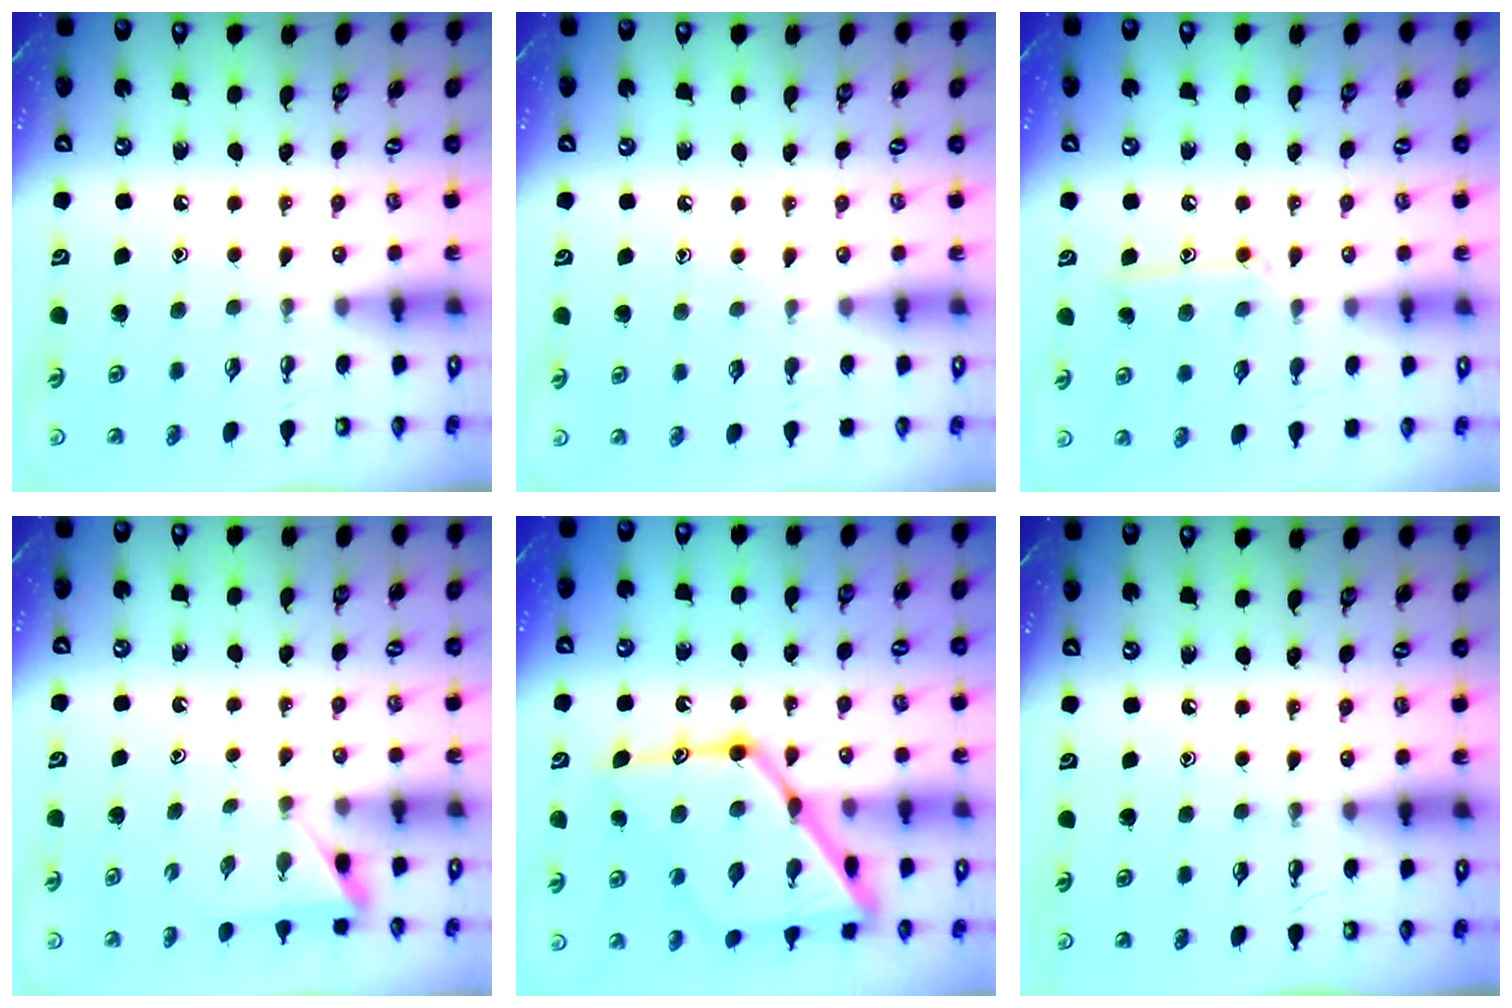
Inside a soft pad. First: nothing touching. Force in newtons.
{"total": 4.2, "press": 4.2, "slide": 0.5}
{"total": 9.6, "press": 9.6, "slide": 0.8}
{"total": 3.0, "press": 3.0, "slide": 0.3}
{"total": 23.3, "press": 23.2, "slide": 2.1}
{"total": 0.0}